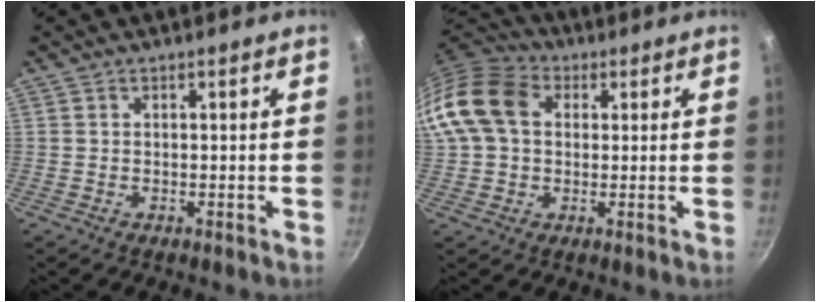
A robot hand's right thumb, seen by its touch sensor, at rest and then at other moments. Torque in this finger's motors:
{"motor_torque": [-0.41, 0.96, 0.68, 0.00, 0.43]}